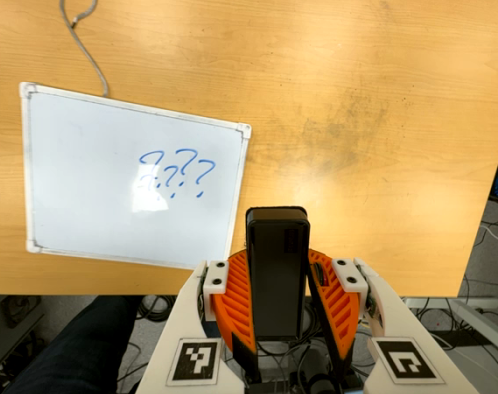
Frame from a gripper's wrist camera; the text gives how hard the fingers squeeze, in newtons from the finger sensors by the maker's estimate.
{"total": 5.6, "left": 5.0, "right": 6.2}